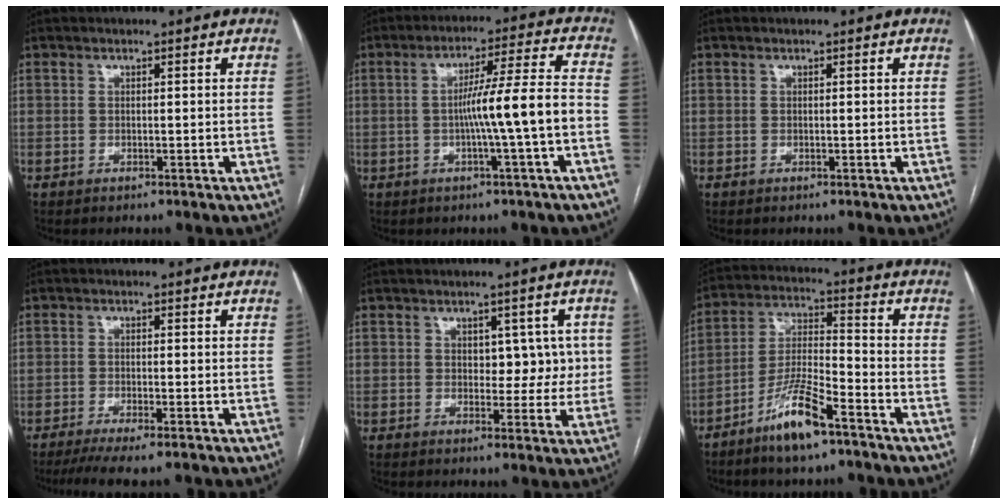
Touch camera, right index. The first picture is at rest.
{"total": 9.4, "force": [-2.1, -1.1, 9.1], "torque": [-0.149, 0.014, -0.031]}
{"total": 0.0}
{"total": 6.5, "force": [-5.1, 0.2, 4.1], "torque": [-0.064, -0.012, -0.082]}
{"total": 4.8, "force": [1.0, 3.1, 3.5], "torque": [-0.028, 0.011, 0.017]}
{"total": 10.2, "force": [-6.9, 1.6, 7.4], "torque": [-0.154, -0.014, -0.133]}